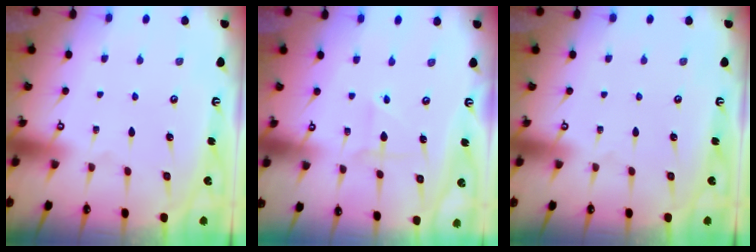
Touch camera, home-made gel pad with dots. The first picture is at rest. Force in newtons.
{"total": 2.5, "press": 2.3, "slide": 0.9}
{"total": 0.0}